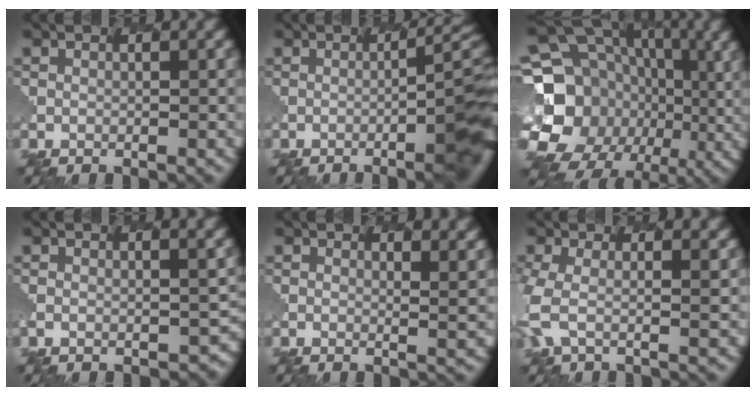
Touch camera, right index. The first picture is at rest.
{"total": 8.8, "force": [-2.2, 2.3, 8.2], "torque": [-0.056, 0.011, -0.047]}
{"total": 14.4, "force": [-2.2, 13.3, 4.9], "torque": [-0.142, 0.009, -0.071]}
{"total": 3.0, "force": [-1.1, 1.1, 2.5], "torque": [-0.034, -0.008, -0.008]}
{"total": 1.8, "force": [1.7, -0.5, -0.5], "torque": [0.008, 0.018, -0.014]}
{"total": 1.9, "force": [0.4, 0.3, 1.8], "torque": [-0.059, 0.007, -0.018]}